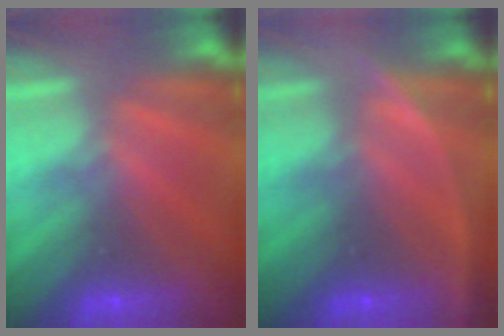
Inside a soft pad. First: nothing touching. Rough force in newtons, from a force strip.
{"total": 3.0}